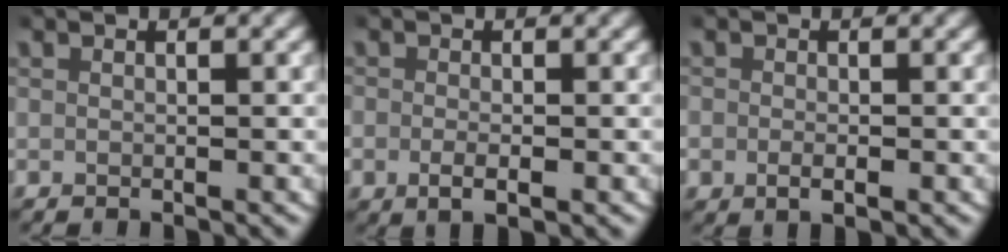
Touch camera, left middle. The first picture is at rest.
{"total": 2.1, "force": [-0.8, 1.1, 1.7], "torque": [-0.038, -0.006, -0.009]}
{"total": 1.9, "force": [-0.6, 1.3, 1.2], "torque": [-0.024, -0.007, -0.006]}